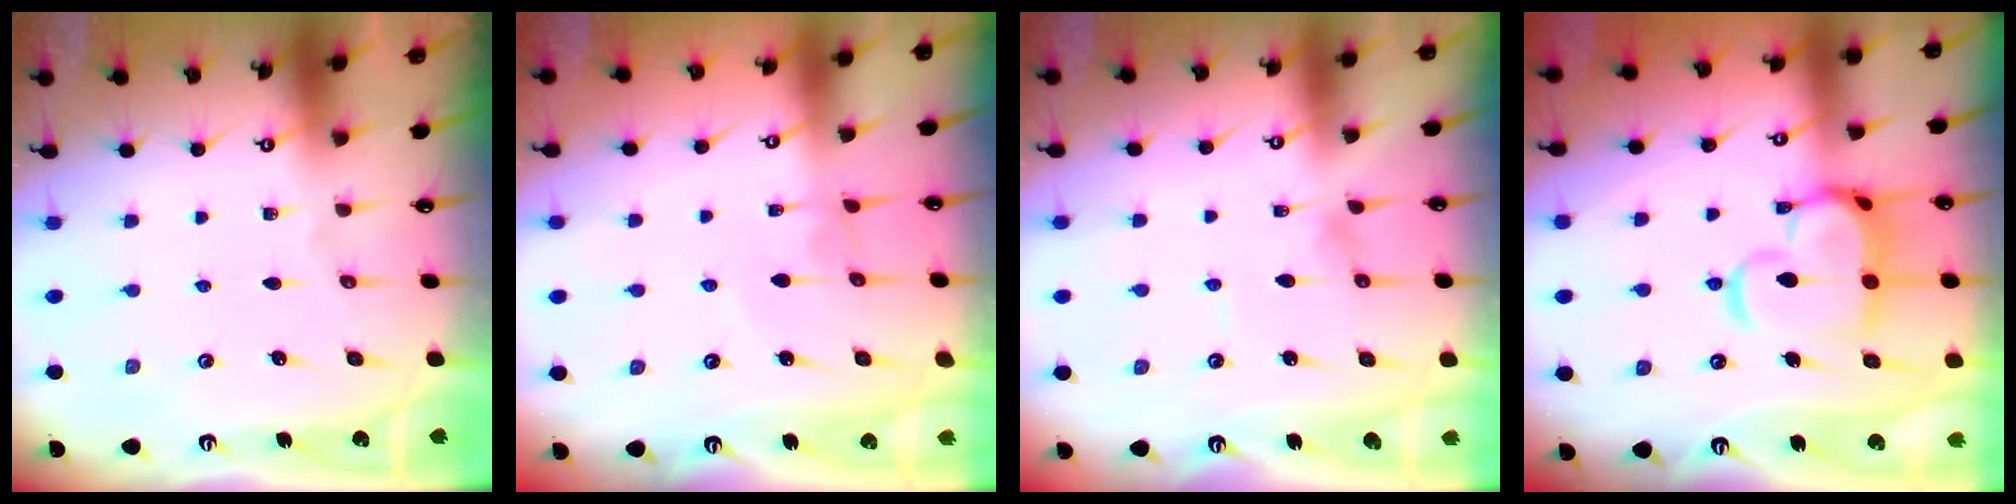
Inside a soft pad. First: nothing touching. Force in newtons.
{"total": 2.1, "press": 2.1, "slide": 0.0}
{"total": 0.9, "press": 0.9, "slide": 0.3}
{"total": 10.1, "press": 9.9, "slide": 1.6}